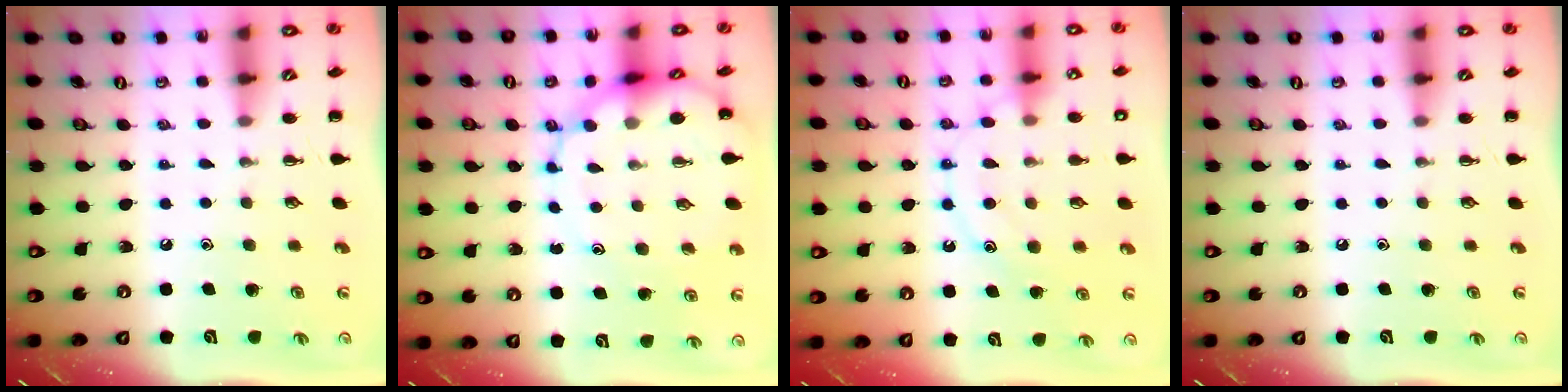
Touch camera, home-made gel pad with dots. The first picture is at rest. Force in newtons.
{"total": 11.1, "press": 10.9, "slide": 2.1}
{"total": 12.8, "press": 12.8, "slide": 0.7}
{"total": 0.0}